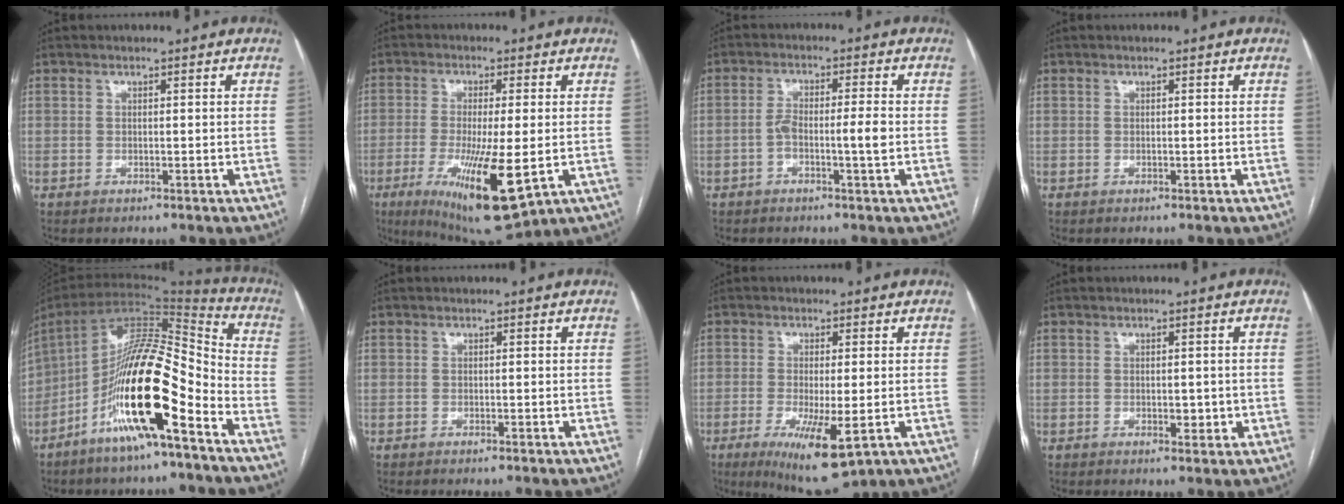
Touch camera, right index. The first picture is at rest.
{"total": 14.4, "force": [-4.4, 2.5, 13.5], "torque": [-0.238, -0.040, -0.062]}
{"total": 4.5, "force": [-1.2, 0.3, 4.3], "torque": [-0.082, 0.010, -0.020]}
{"total": 0.0}
{"total": 19.2, "force": [-8.8, 3.7, 16.7], "torque": [-0.301, 0.001, -0.150]}
{"total": 0.0}
{"total": 10.2, "force": [-4.0, 2.2, 9.2], "torque": [-0.153, -0.027, -0.057]}
{"total": 2.2, "force": [-0.4, 1.2, 1.8], "torque": [-0.025, -0.002, -0.001]}